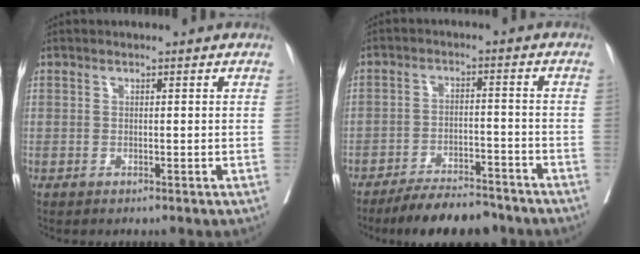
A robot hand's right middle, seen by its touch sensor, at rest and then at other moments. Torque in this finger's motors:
{"motor_torque": [0.39, -0.49, 0.15, 0.03]}